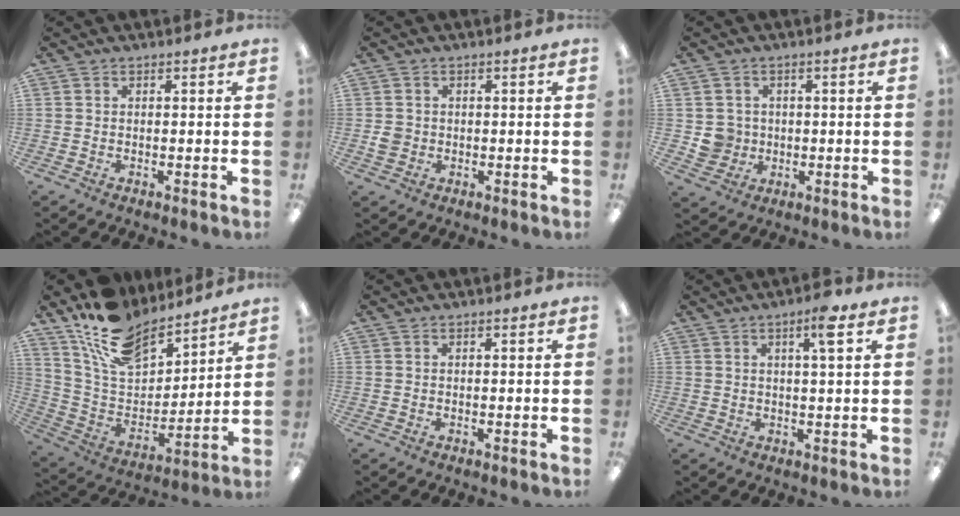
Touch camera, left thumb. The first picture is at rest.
{"total": 2.4, "force": [-0.1, 2.3, 0.9], "torque": [-0.017, 0.004, -0.003]}
{"total": 4.7, "force": [0.3, 4.7, 0.6], "torque": [-0.015, 0.008, 0.009]}
{"total": 16.9, "force": [13.3, 7.9, 6.7], "torque": [-0.154, -0.077, 0.248]}
{"total": 0.0}
{"total": 5.8, "force": [3.1, 0.9, 4.8], "torque": [-0.079, -0.005, 0.045]}